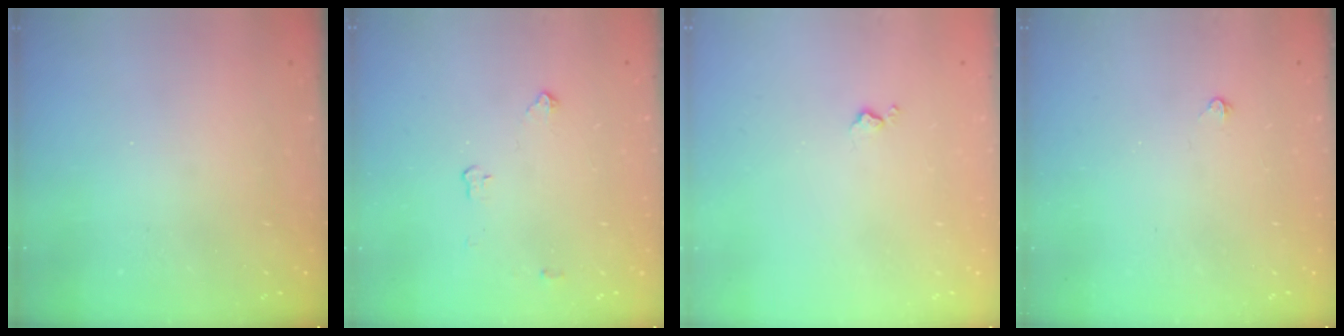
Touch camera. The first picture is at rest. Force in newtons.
{"total": 2.6, "press": 2.6, "slide": 0.4}
{"total": 4.1, "press": 4.0, "slide": 0.6}
{"total": 2.4, "press": 2.4, "slide": 0.5}